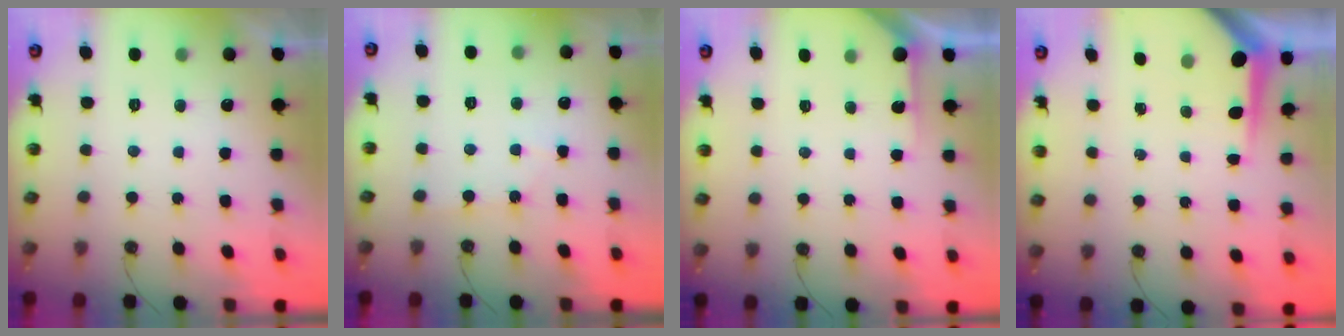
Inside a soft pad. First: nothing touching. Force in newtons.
{"total": 2.6, "press": 2.6, "slide": 0.3}
{"total": 3.3, "press": 3.3, "slide": 0.3}
{"total": 4.9, "press": 4.9, "slide": 0.4}